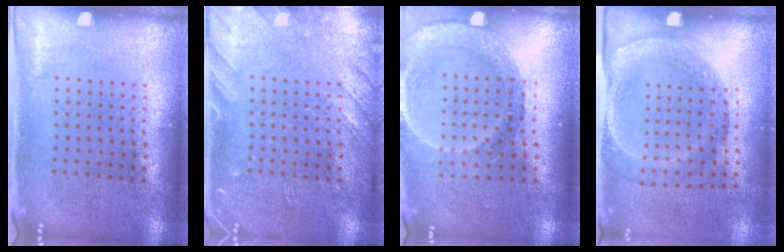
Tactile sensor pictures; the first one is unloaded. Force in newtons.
{"total": 2.3, "press": 2.3, "slide": 0.3}
{"total": 1.5, "press": 1.5, "slide": 0.3}
{"total": 1.8, "press": 1.2, "slide": 1.4}